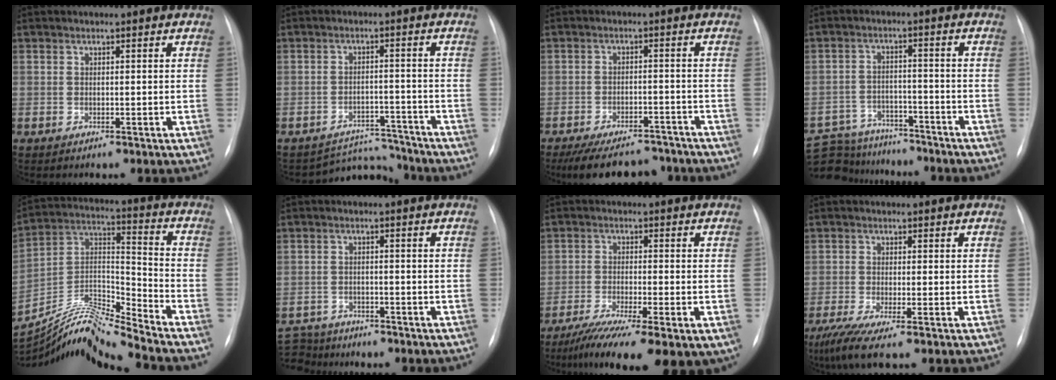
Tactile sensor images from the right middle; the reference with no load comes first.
{"total": 6.0, "force": [-5.7, 0.8, -1.7], "torque": [0.029, 0.020, -0.085]}
{"total": 12.9, "force": [-11.2, 4.5, 4.6], "torque": [-0.077, 0.006, -0.153]}
{"total": 14.2, "force": [-12.9, 5.2, 2.8], "torque": [-0.062, 0.016, -0.187]}
{"total": 16.9, "force": [-16.0, -1.6, 5.0], "torque": [-0.110, 0.039, -0.293]}
{"total": 6.2, "force": [-5.7, 2.4, -0.2], "torque": [0.003, 0.002, -0.098]}
{"total": 14.2, "force": [-8.7, 3.4, 10.7], "torque": [-0.166, -0.027, -0.136]}
{"total": 5.6, "force": [-3.7, 0.3, 4.2], "torque": [-0.080, -0.019, -0.070]}